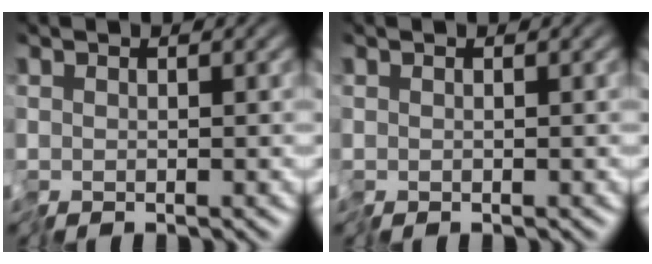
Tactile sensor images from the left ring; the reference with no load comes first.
{"total": 0.0}